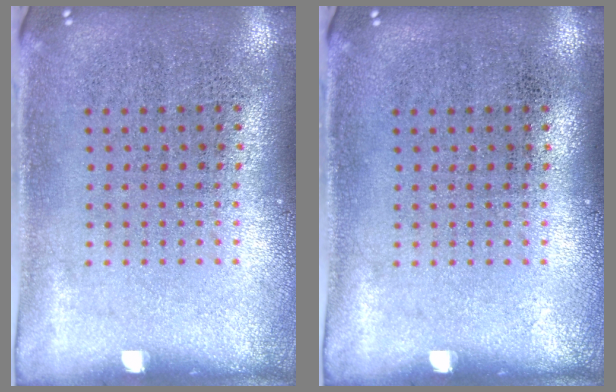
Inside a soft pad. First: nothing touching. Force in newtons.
{"total": 0.0}